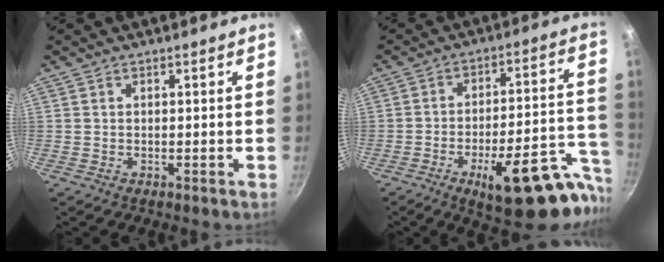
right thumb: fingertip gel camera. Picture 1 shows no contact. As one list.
[{"total": 21.4, "force": [-11.8, 6.4, 16.7], "torque": [-0.153, 0.088, -0.161]}]